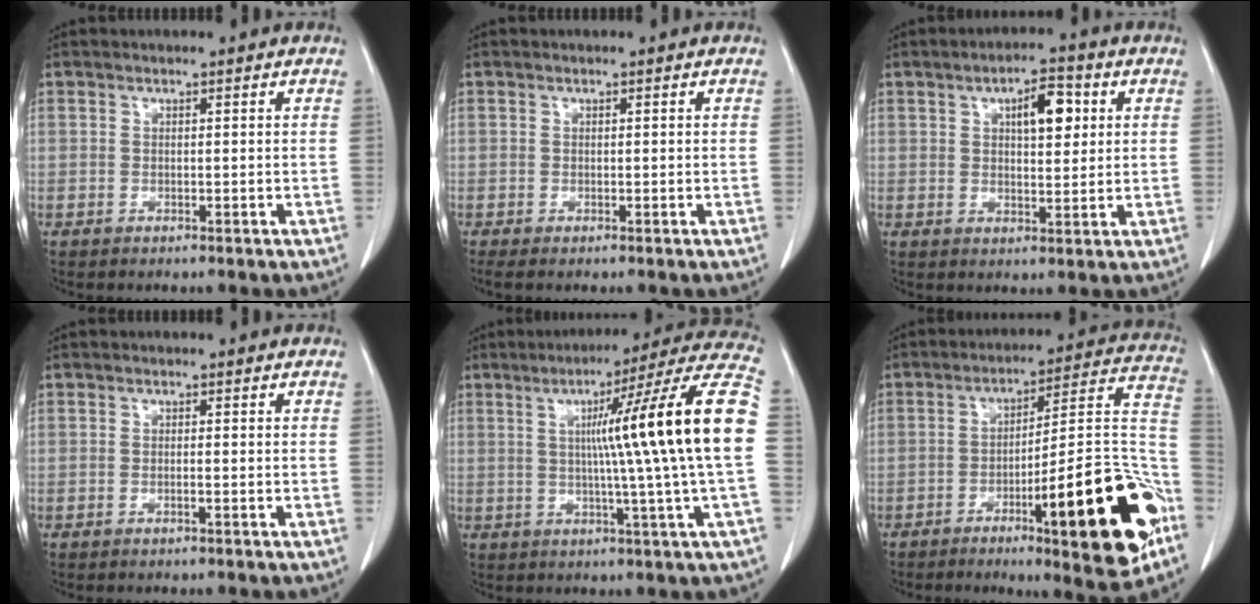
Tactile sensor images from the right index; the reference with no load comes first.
{"total": 0.7, "force": [-0.3, 0.0, 0.6], "torque": [-0.014, 0.000, -0.004]}
{"total": 6.4, "force": [2.2, 2.3, 5.6], "torque": [-0.087, 0.009, 0.034]}
{"total": 0.6, "force": [-0.3, -0.1, 0.5], "torque": [-0.010, 0.001, -0.005]}
{"total": 19.7, "force": [1.6, -2.6, 19.5], "torque": [-0.250, 0.016, 0.007]}
{"total": 23.6, "force": [-9.4, 3.5, 21.3], "torque": [-0.217, 0.017, -0.127]}